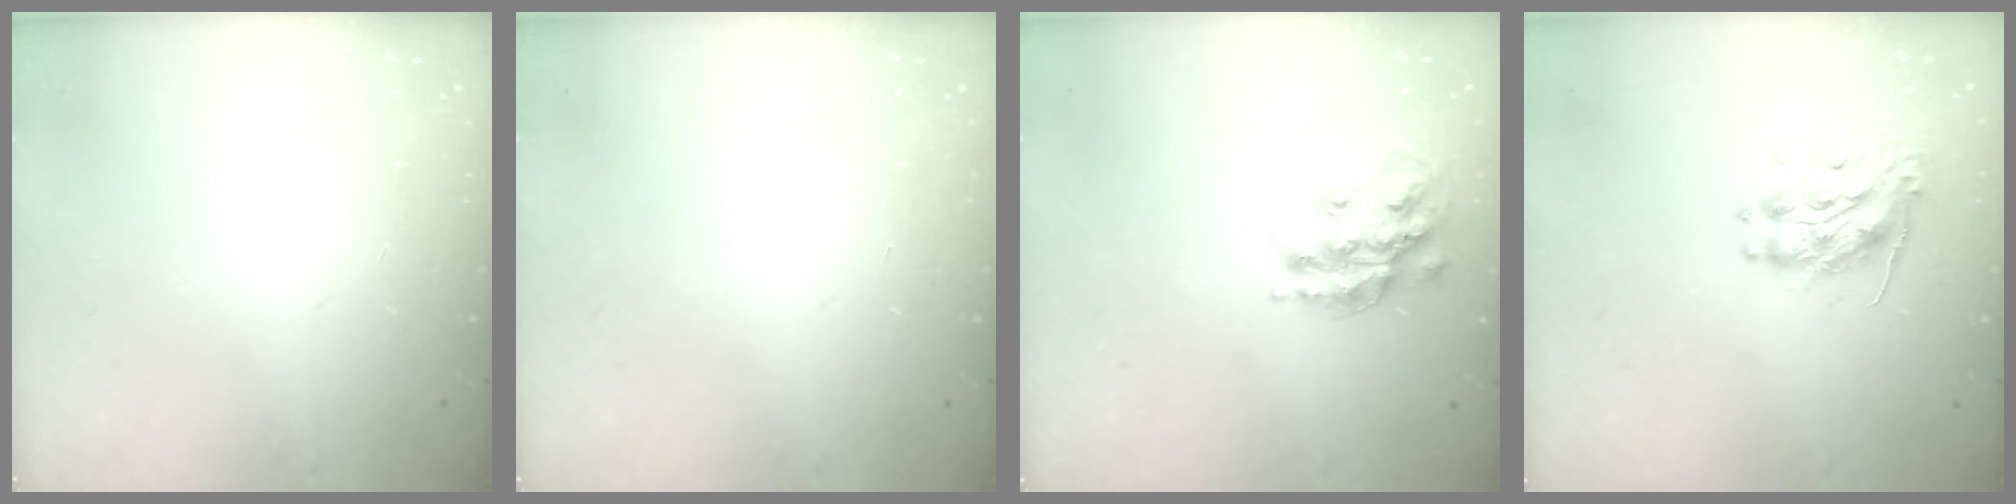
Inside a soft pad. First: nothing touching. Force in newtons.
{"total": 0.0}
{"total": 16.1, "press": 16.1, "slide": 1.2}
{"total": 10.2, "press": 10.2, "slide": 0.8}